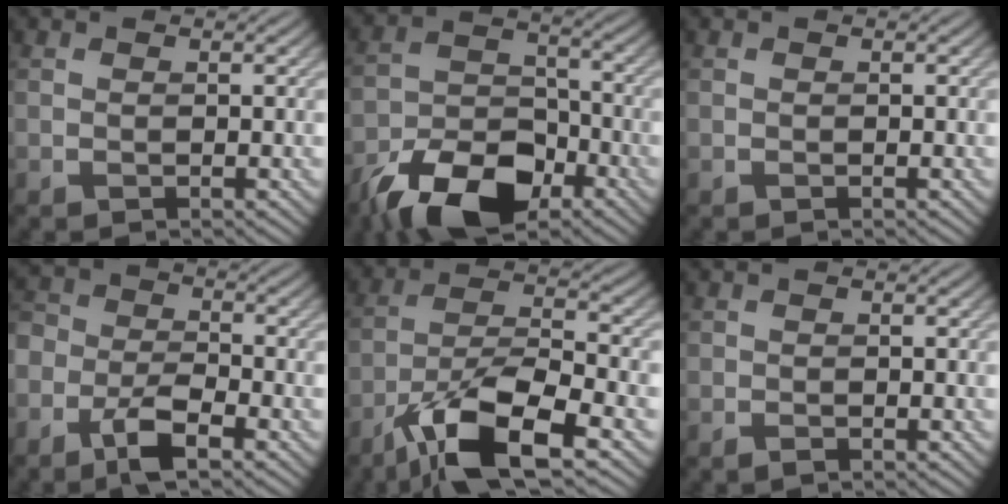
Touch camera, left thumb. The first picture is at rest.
{"total": 12.0, "force": [-8.1, 5.6, 6.9], "torque": [-0.133, -0.004, -0.156]}
{"total": 0.0}
{"total": 6.9, "force": [-4.0, 3.4, 4.4], "torque": [-0.089, 0.004, -0.087]}
{"total": 12.5, "force": [-7.5, 3.6, 9.3], "torque": [-0.173, -0.003, -0.142]}
{"total": 0.7, "force": [-0.5, 0.4, 0.3], "torque": [-0.007, -0.003, -0.009]}